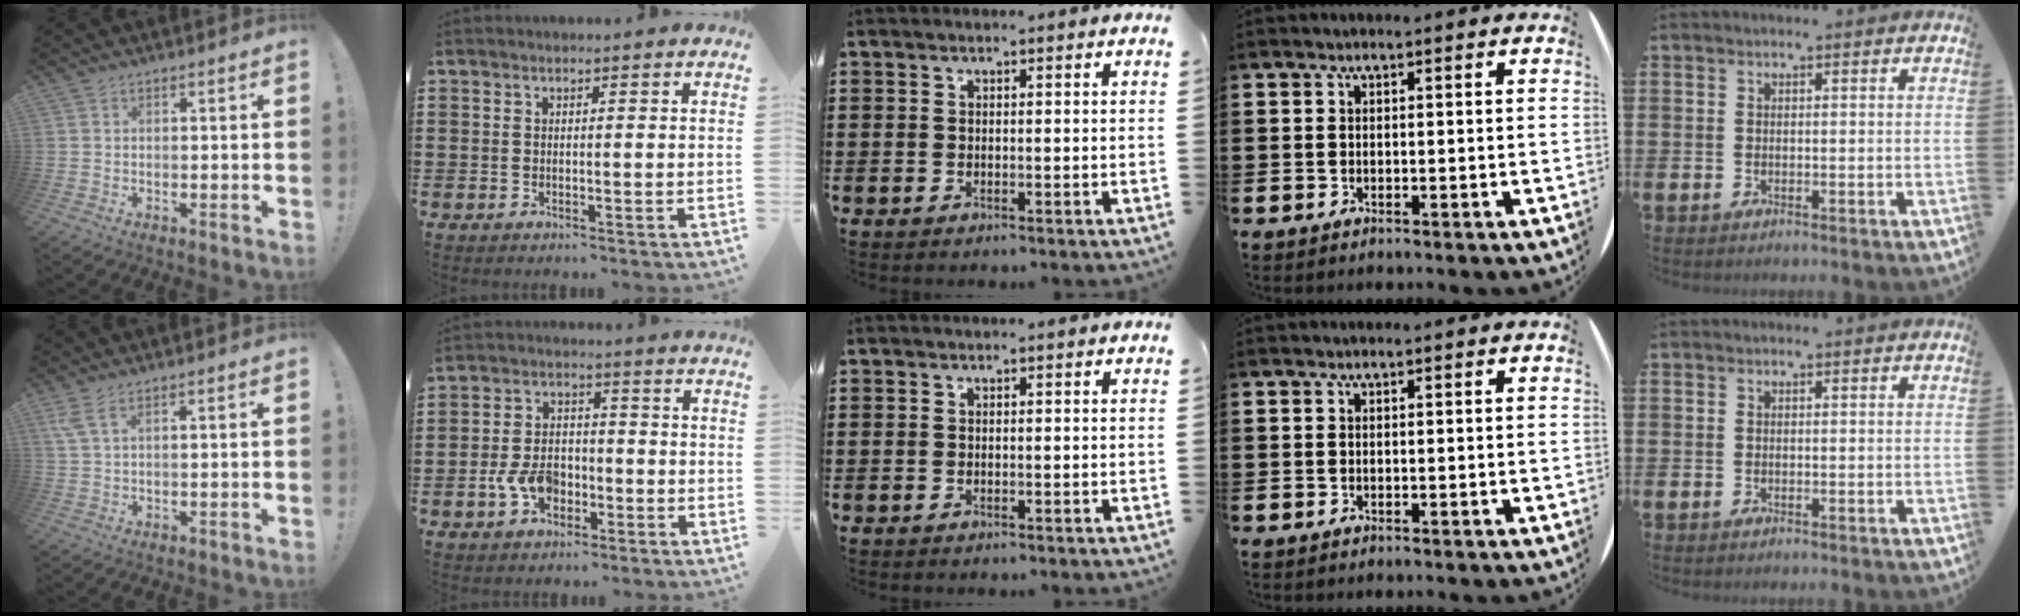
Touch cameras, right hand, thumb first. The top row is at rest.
{"thumb": {"total": 3.6, "force": [1.9, 1.0, 2.9], "torque": [-0.067, 0.001, 0.036]}, "index": {"total": 6.3, "force": [-2.3, 4.2, 4.2], "torque": [-0.096, 0.006, -0.044]}}